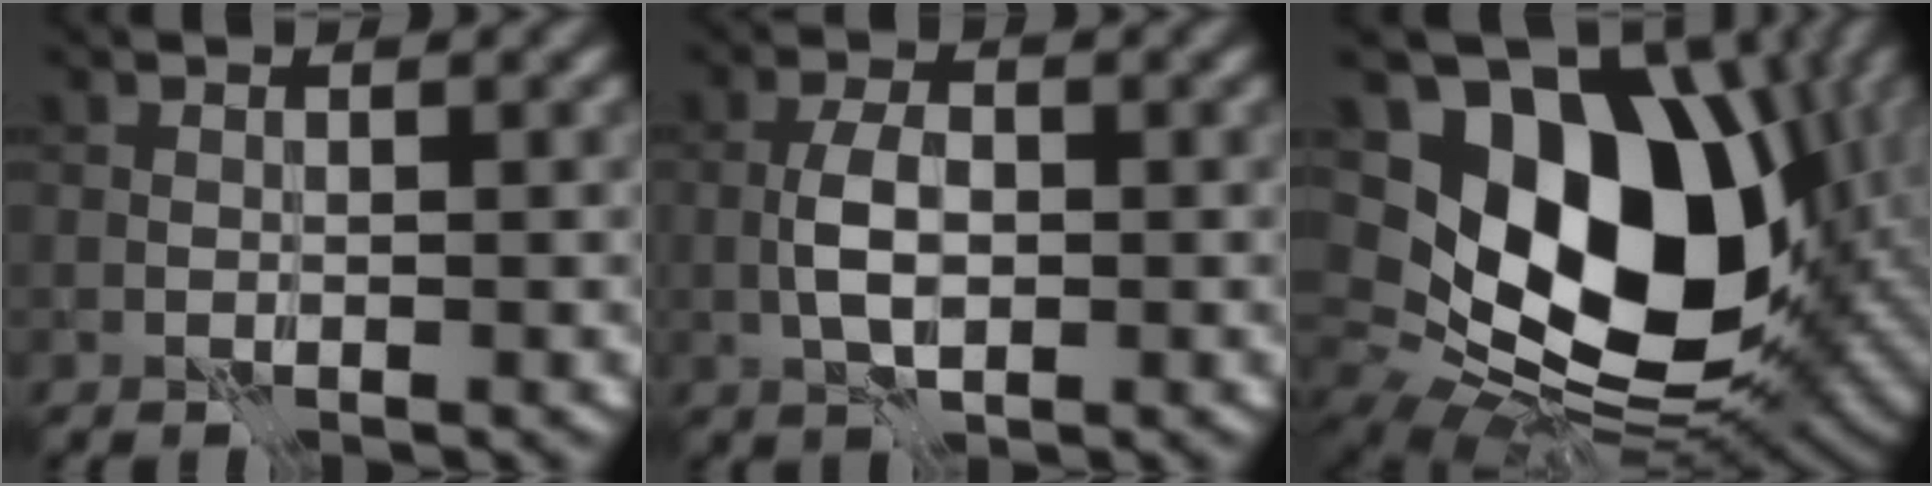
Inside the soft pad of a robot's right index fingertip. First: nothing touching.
{"total": 3.5, "force": [-0.8, 1.8, 2.9], "torque": [-0.057, 0.002, -0.017]}
{"total": 16.8, "force": [2.5, 11.6, 11.8], "torque": [-0.187, -0.018, 0.060]}